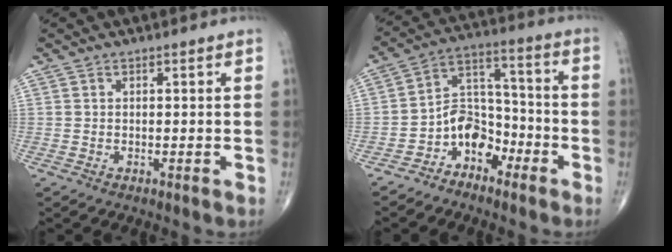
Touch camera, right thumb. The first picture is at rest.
{"total": 8.4, "force": [-5.2, 5.9, 3.2], "torque": [-0.019, 0.079, -0.104]}